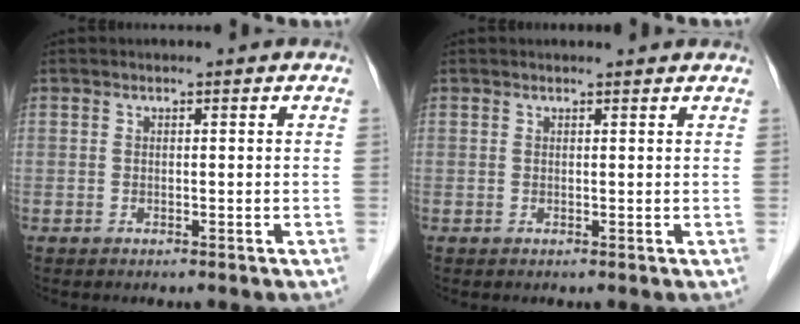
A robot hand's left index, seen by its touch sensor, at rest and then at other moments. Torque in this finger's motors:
{"motor_torque": [0.09, -0.14, -0.07, 0.00]}